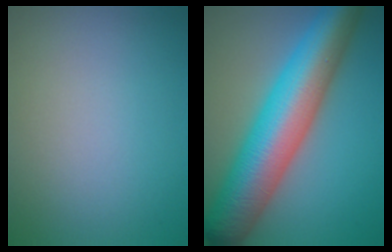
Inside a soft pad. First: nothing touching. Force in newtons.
{"total": 12.3, "press": 12.3, "slide": 0.3}